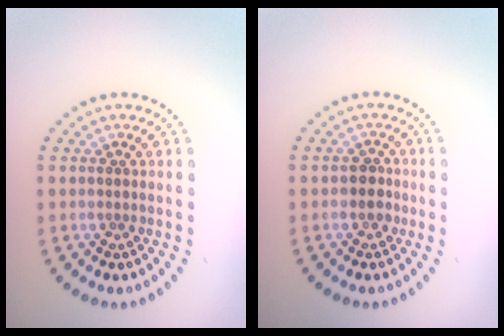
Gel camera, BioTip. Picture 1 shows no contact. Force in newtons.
{"total": 1.7, "press": 1.4, "slide": 0.8}